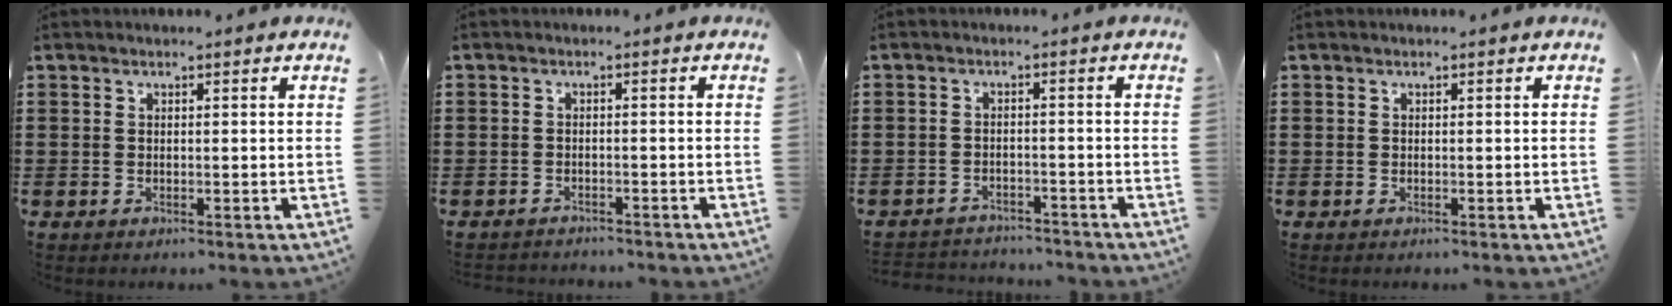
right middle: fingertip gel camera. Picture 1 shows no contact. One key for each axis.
{"total": 1.8, "fx": -1.7, "fy": 0.4, "fz": -0.3, "tx": 0.000, "ty": 0.001, "tz": -0.040}
{"total": 2.7, "fx": -2.7, "fy": 0.4, "fz": -0.3, "tx": -0.004, "ty": -0.001, "tz": -0.060}
{"total": 0.0}